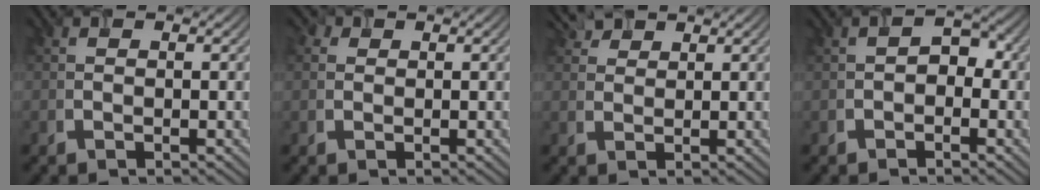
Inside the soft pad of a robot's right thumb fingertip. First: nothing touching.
{"total": 1.4, "force": [0.6, 1.1, 0.6], "torque": [-0.013, 0.009, 0.014]}
{"total": 3.9, "force": [3.0, 1.9, 1.7], "torque": [-0.042, 0.017, 0.065]}
{"total": 1.9, "force": [-1.1, 1.3, 0.8], "torque": [-0.005, 0.010, -0.015]}